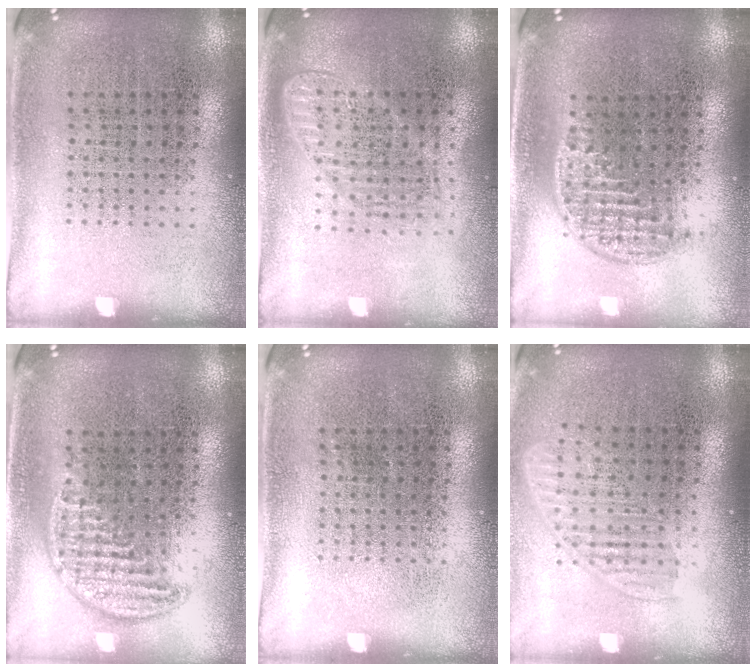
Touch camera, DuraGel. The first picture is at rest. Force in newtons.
{"total": 1.6, "press": 1.4, "slide": 0.7}
{"total": 1.2, "press": 1.0, "slide": 0.7}
{"total": 0.8, "press": 0.8, "slide": 0.1}
{"total": 0.0}
{"total": 1.4, "press": 1.2, "slide": 0.8}